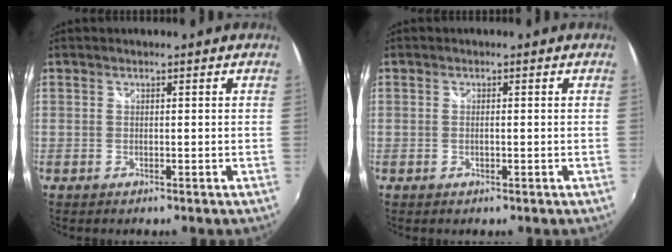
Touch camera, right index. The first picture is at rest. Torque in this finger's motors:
{"motor_torque": [-0.23, 0.15, -0.04, -0.01]}